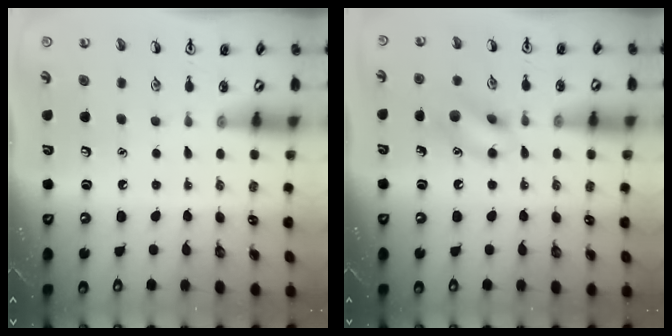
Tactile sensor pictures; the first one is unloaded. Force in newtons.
{"total": 11.2, "press": 11.2, "slide": 1.1}